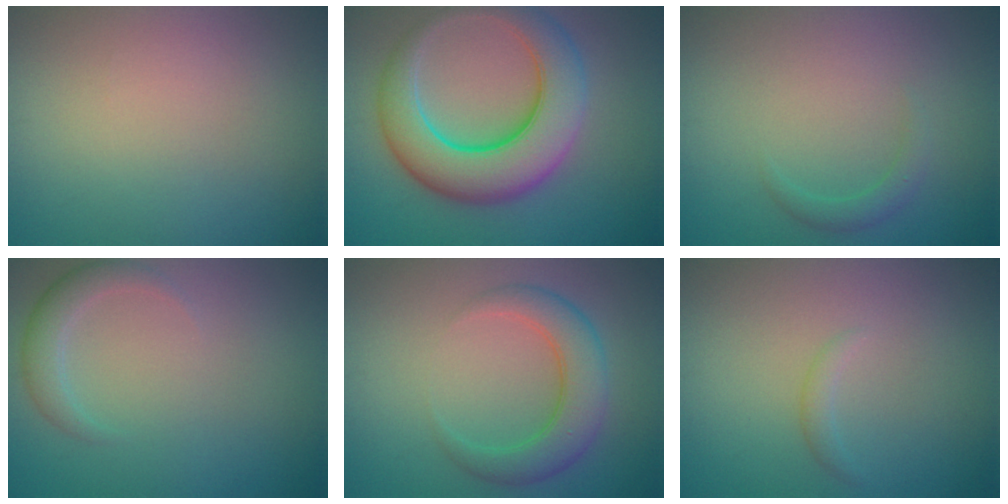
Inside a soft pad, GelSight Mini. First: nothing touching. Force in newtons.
{"total": 8.6, "press": 8.6, "slide": 0.2}
{"total": 1.3, "press": 1.3, "slide": 0.1}
{"total": 2.0, "press": 2.0, "slide": 0.2}
{"total": 4.5, "press": 4.5, "slide": 0.2}
{"total": 0.8, "press": 0.8, "slide": 0.1}